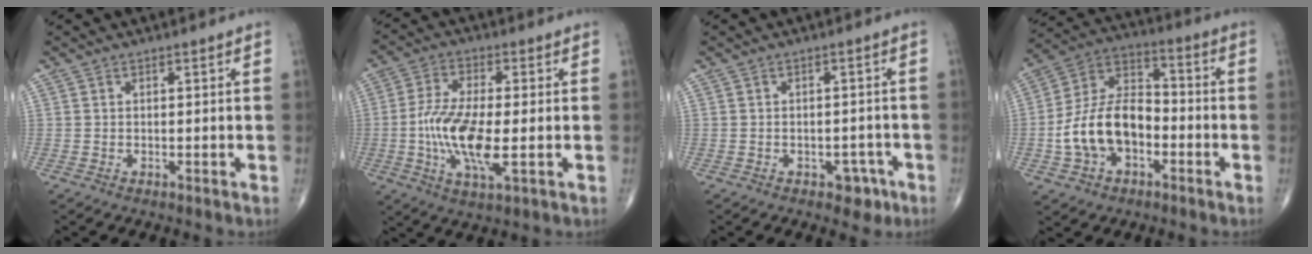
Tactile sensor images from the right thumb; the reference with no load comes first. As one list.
[{"total": 12.5, "force": [-1.9, 4.2, 11.6], "torque": [-0.240, -0.004, -0.036]}, {"total": 3.6, "force": [-2.0, 2.4, 1.8], "torque": [-0.003, 0.012, -0.022]}, {"total": 15.0, "force": [-3.8, 9.6, 10.9], "torque": [-0.190, 0.045, -0.073]}]